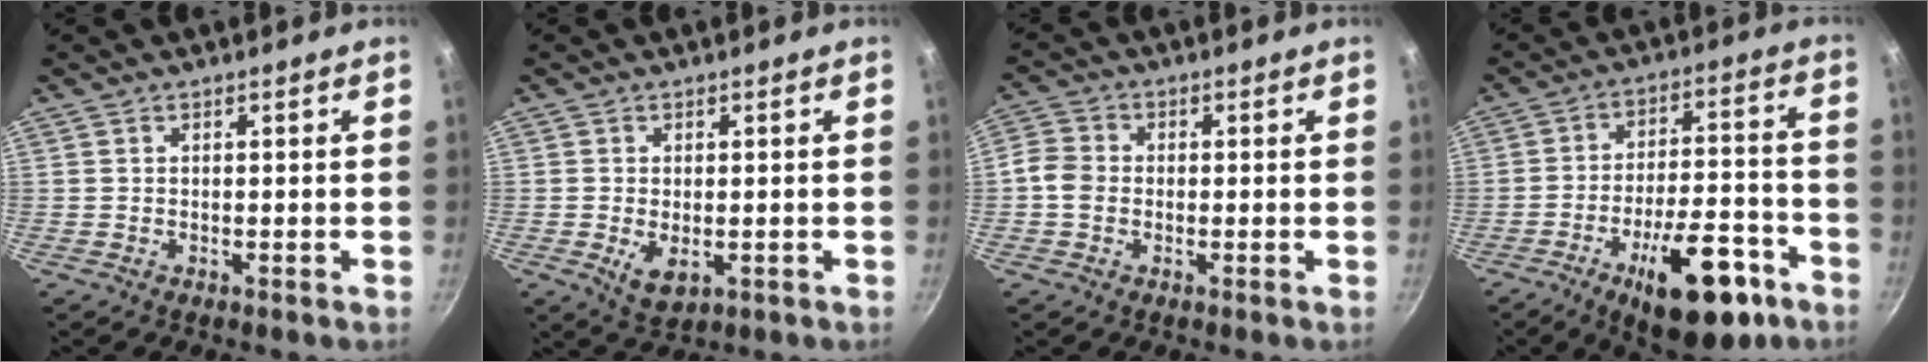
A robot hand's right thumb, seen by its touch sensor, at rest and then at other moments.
{"total": 4.6, "force": [-0.8, 2.9, 3.5], "torque": [-0.056, -0.014, -0.004]}
{"total": 4.2, "force": [-0.8, 3.6, 2.2], "torque": [-0.038, 0.010, -0.030]}
{"total": 18.1, "force": [-9.3, 7.5, 13.6], "torque": [-0.167, 0.056, -0.124]}